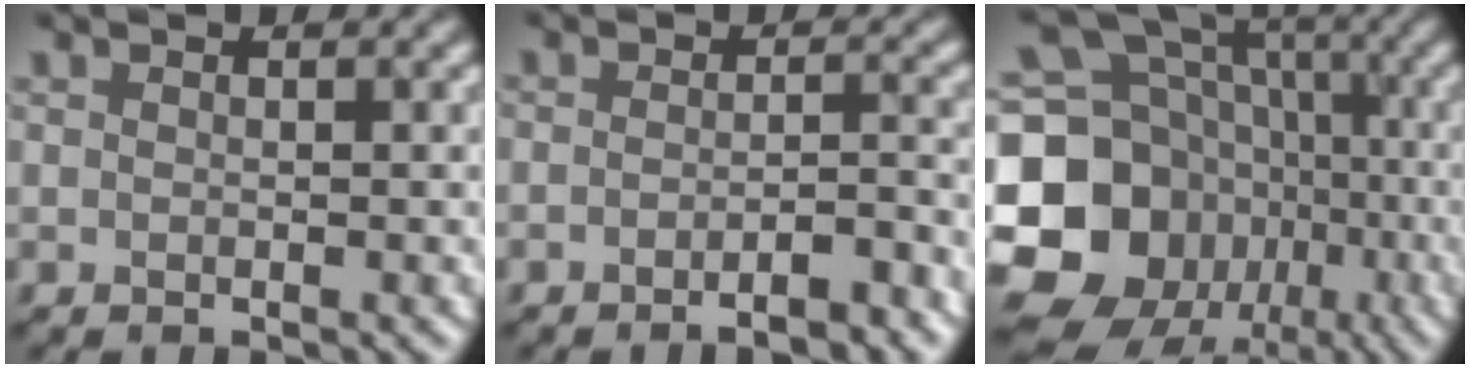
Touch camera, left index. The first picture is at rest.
{"total": 2.5, "force": [-2.0, 0.3, 1.4], "torque": [-0.015, 0.003, -0.036]}
{"total": 19.1, "force": [-5.7, 16.2, 8.2], "torque": [-0.191, -0.001, -0.114]}